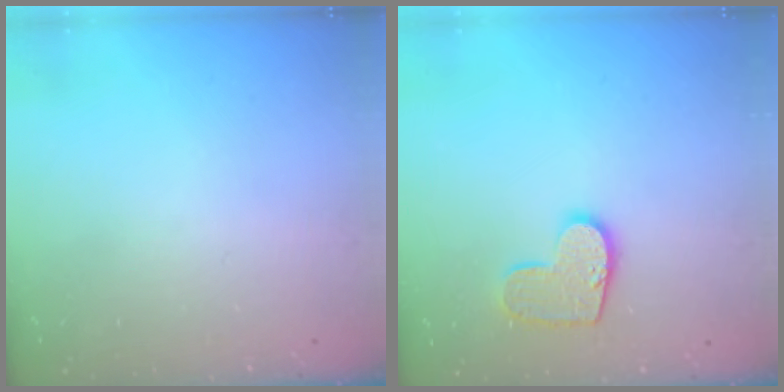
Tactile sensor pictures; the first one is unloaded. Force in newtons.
{"total": 10.2, "press": 10.2, "slide": 0.2}